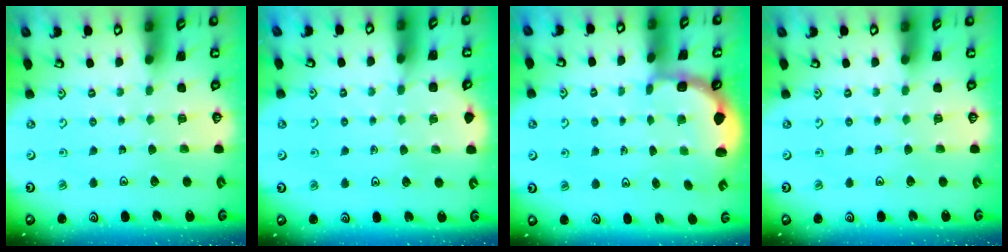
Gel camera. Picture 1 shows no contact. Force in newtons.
{"total": 3.8, "press": 3.7, "slide": 0.5}
{"total": 2.4, "press": 1.8, "slide": 1.7}
{"total": 0.0}